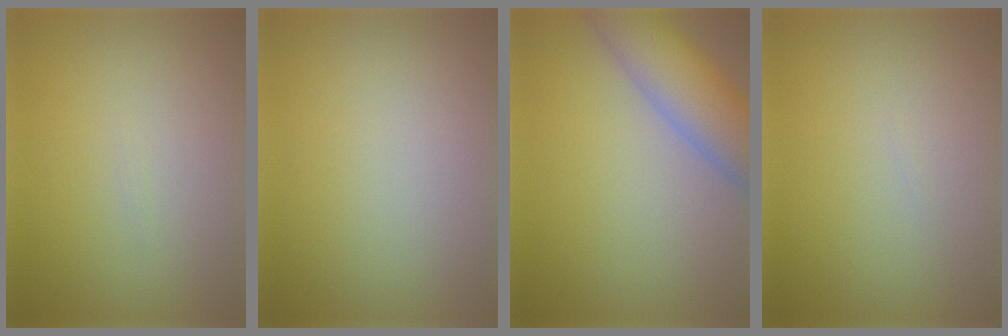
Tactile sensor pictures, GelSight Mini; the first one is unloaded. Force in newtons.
{"total": 0.0}
{"total": 6.9, "press": 6.9, "slide": 0.3}
{"total": 0.0}